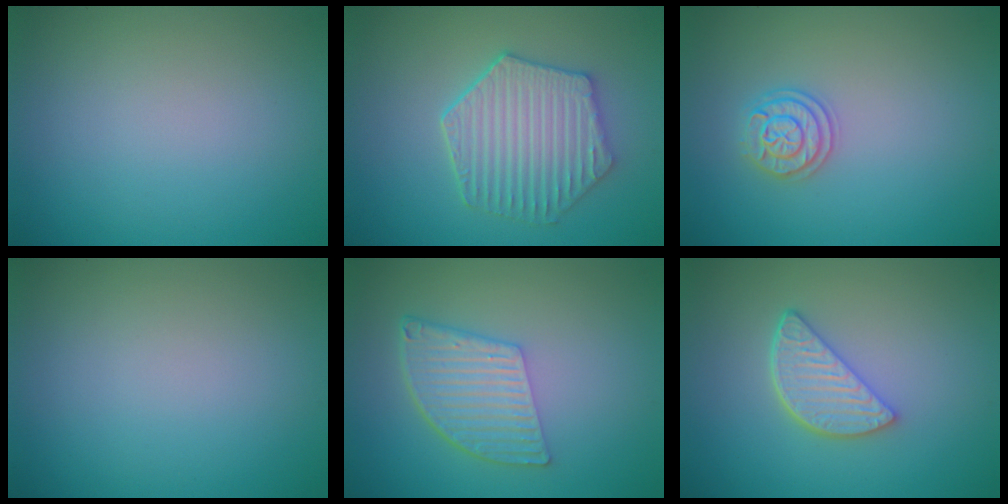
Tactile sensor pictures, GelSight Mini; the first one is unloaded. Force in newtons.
{"total": 5.8, "press": 4.8, "slide": 3.3}
{"total": 2.1, "press": 2.1, "slide": 0.3}
{"total": 0.0}
{"total": 5.2, "press": 3.7, "slide": 3.6}
{"total": 3.7, "press": 3.0, "slide": 2.2}